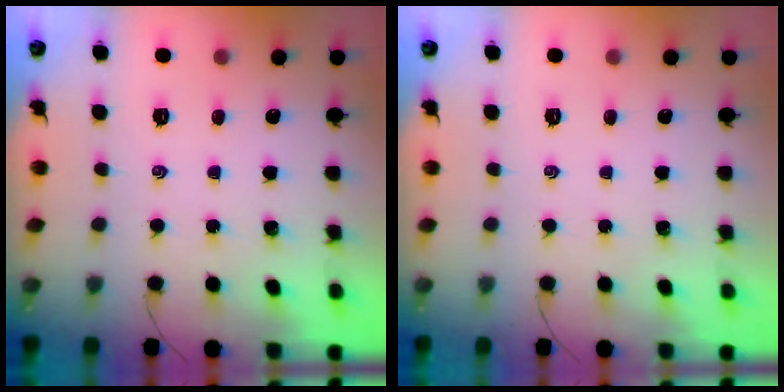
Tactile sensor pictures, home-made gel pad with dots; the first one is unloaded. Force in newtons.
{"total": 0.0}